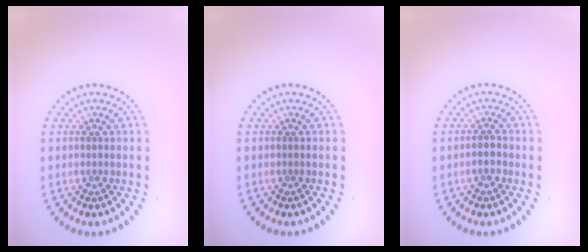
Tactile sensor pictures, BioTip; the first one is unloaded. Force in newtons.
{"total": 0.0}
{"total": 1.1, "press": 1.0, "slide": 0.5}